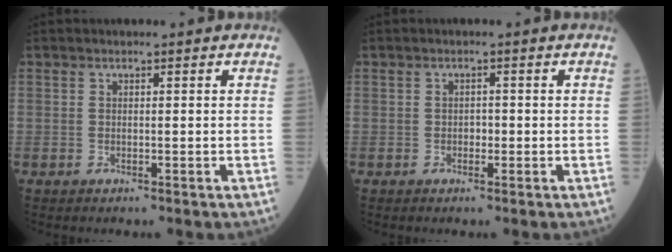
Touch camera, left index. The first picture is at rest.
{"total": 1.0, "force": [-0.7, 0.5, 0.4], "torque": [-0.006, -0.002, -0.014]}